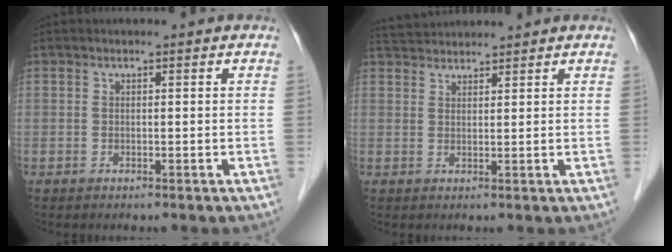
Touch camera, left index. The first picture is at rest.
{"total": 4.9, "force": [4.8, 0.5, 0.7], "torque": [-0.017, 0.037, 0.087]}